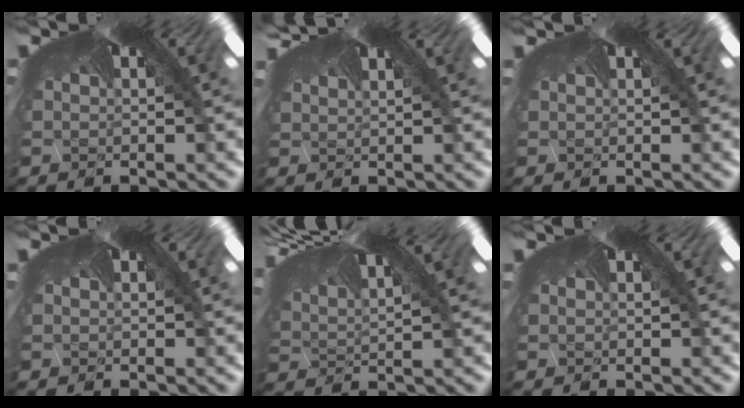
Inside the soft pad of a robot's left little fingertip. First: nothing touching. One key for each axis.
{"total": 1.0, "fx": 0.6, "fy": 0.7, "fz": 0.4, "tx": -0.031, "ty": 0.004, "tz": 0.010}
{"total": 0.6, "fx": -0.1, "fy": -0.2, "fz": -0.6, "tx": 0.007, "ty": -0.004, "tz": 0.002}
{"total": 0.0}
{"total": 1.5, "fx": -0.4, "fy": -0.1, "fz": 1.4, "tx": -0.034, "ty": 0.003, "tz": 0.011}
{"total": 0.0}